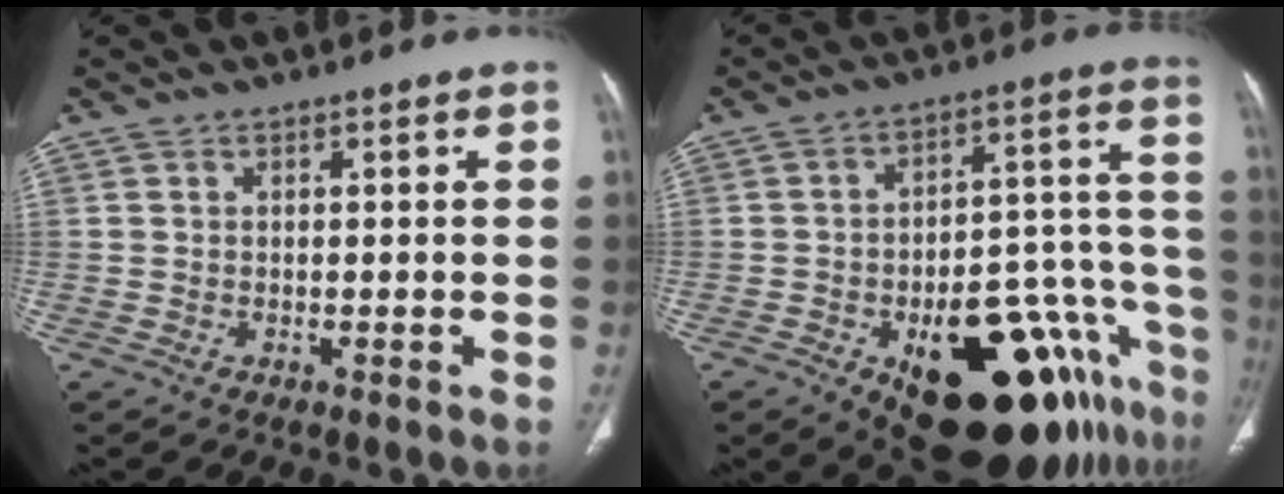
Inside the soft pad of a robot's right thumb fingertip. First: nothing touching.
{"total": 26.5, "force": [-14.6, 10.1, 19.7], "torque": [-0.179, 0.086, -0.201]}